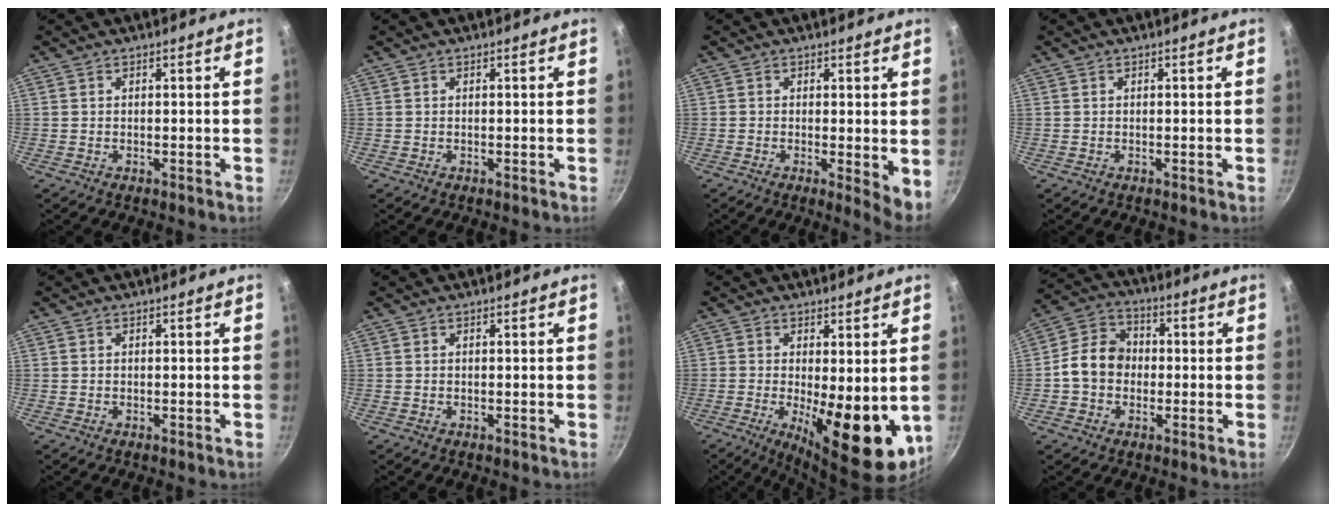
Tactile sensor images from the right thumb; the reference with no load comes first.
{"total": 0.0}
{"total": 4.9, "force": [-0.1, 1.5, 4.6], "torque": [-0.061, -0.015, -0.003]}
{"total": 0.0}
{"total": 0.0}
{"total": 0.0}
{"total": 14.2, "force": [-1.9, 5.3, 13.0], "torque": [-0.165, -0.017, -0.014]}
{"total": 9.6, "force": [-0.9, 7.9, 5.4], "torque": [-0.066, 0.026, -0.034]}